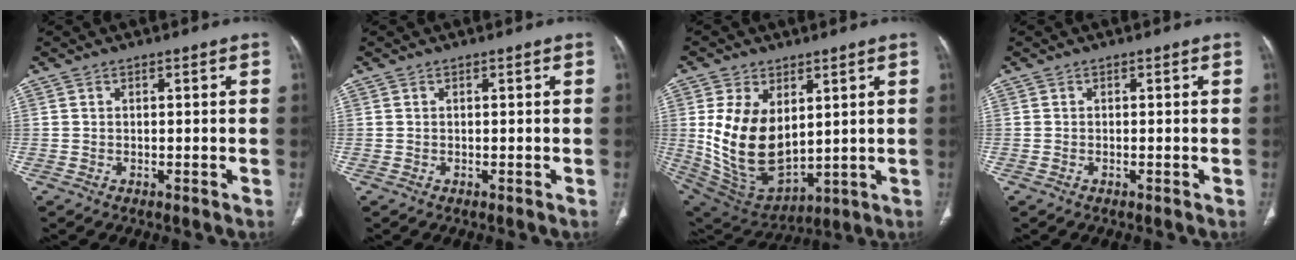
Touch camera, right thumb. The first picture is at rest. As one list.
[{"total": 0.0}, {"total": 16.3, "force": [3.0, 10.1, 12.5], "torque": [-0.214, -0.023, 0.086]}, {"total": 0.0}]